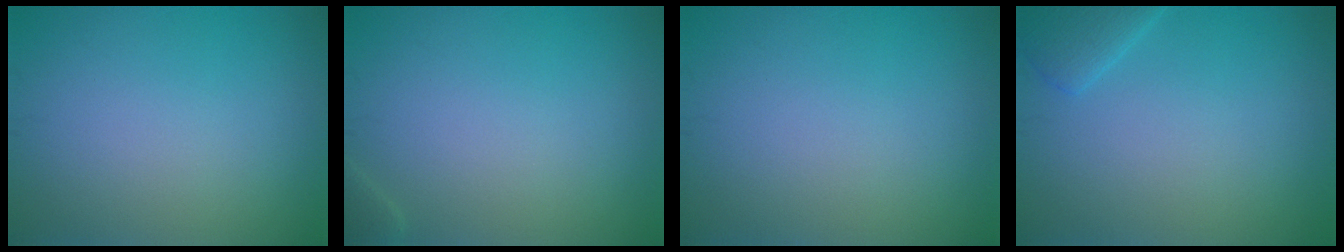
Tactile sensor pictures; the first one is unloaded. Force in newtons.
{"total": 0.7, "press": 0.7, "slide": 0.0}
{"total": 0.0}
{"total": 2.0, "press": 2.0, "slide": 0.1}